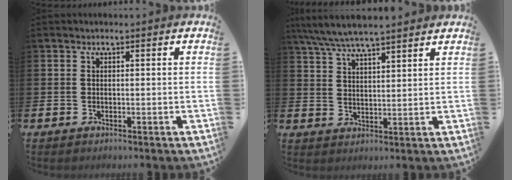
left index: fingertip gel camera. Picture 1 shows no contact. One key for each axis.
{"total": 6.4, "fx": 5.9, "fy": 0.6, "fz": 2.2, "tx": -0.062, "ty": -0.021, "tz": 0.107}